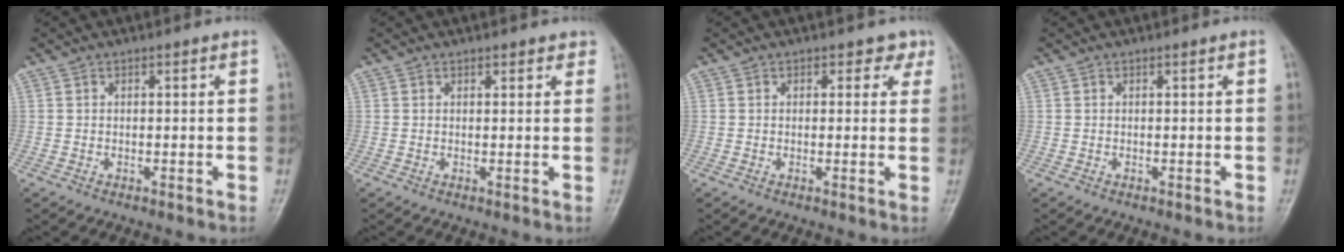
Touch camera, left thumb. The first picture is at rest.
{"total": 2.0, "force": [1.4, 1.0, 0.8], "torque": [0.011, -0.004, 0.010]}
{"total": 2.7, "force": [1.5, 2.0, 0.8], "torque": [0.023, -0.004, 0.007]}
{"total": 0.0}